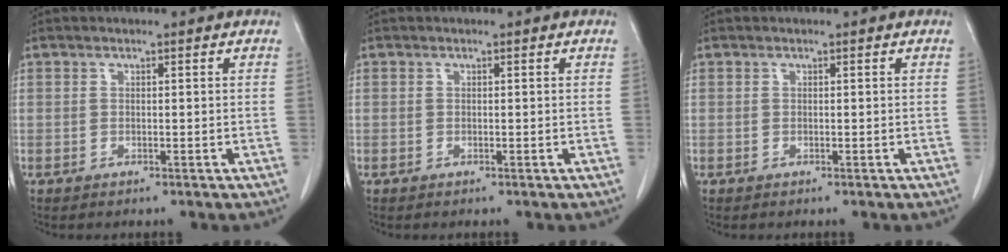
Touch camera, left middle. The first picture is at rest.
{"total": 0.0}
{"total": 0.0}